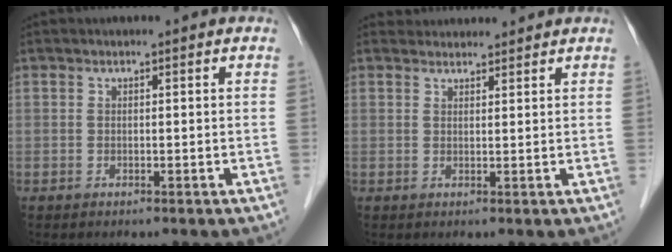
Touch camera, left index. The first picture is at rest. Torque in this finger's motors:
{"motor_torque": [0.43, -0.28, 0.00, -0.03]}